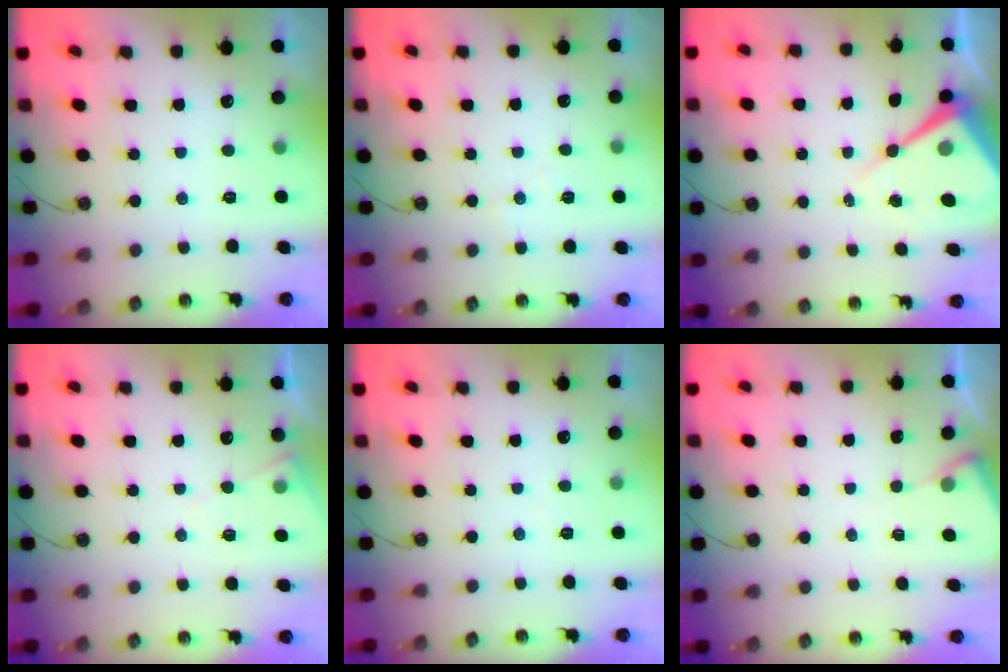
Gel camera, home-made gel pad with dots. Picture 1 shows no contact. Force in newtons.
{"total": 4.4, "press": 4.4, "slide": 0.7}
{"total": 10.9, "press": 10.9, "slide": 0.9}
{"total": 8.1, "press": 8.1, "slide": 0.8}
{"total": 2.6, "press": 2.6, "slide": 0.5}
{"total": 4.3, "press": 4.3, "slide": 0.5}